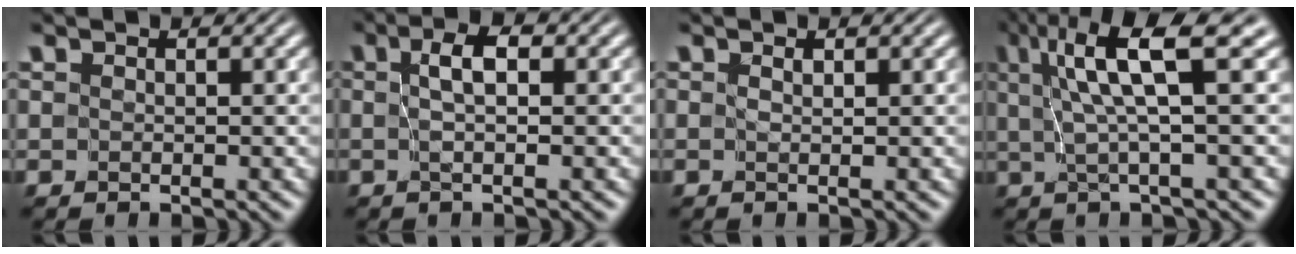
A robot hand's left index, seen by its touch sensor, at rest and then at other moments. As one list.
[{"total": 2.3, "force": [0.2, 0.1, 2.3], "torque": [-0.040, 0.007, 0.001]}, {"total": 0.0}, {"total": 6.5, "force": [2.2, 0.6, 6.1], "torque": [-0.105, 0.009, 0.040]}]